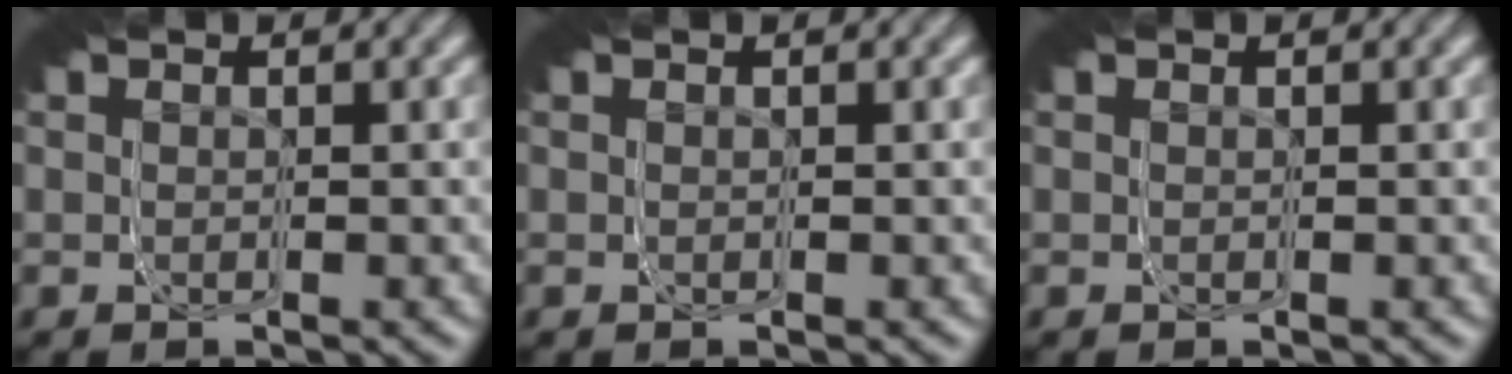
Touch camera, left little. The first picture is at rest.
{"total": 0.0}
{"total": 0.0}